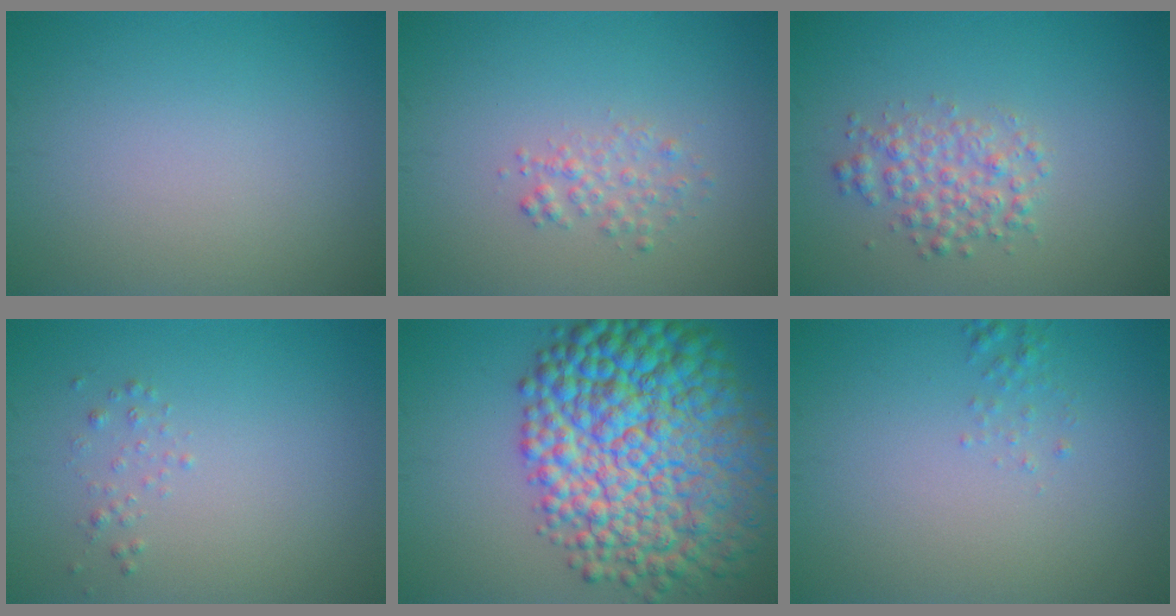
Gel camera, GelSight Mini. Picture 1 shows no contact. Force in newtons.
{"total": 1.6, "press": 1.6, "slide": 0.1}
{"total": 2.8, "press": 2.8, "slide": 0.1}
{"total": 0.7, "press": 0.7, "slide": 0.0}
{"total": 14.9, "press": 14.9, "slide": 0.2}
{"total": 0.8, "press": 0.8, "slide": 0.1}